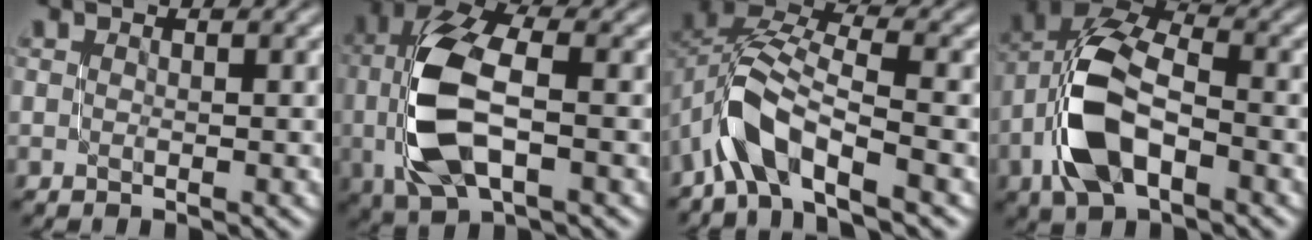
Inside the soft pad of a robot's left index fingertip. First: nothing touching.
{"total": 8.7, "force": [-0.6, 4.3, 7.5], "torque": [-0.172, 0.010, -0.012]}
{"total": 6.7, "force": [-3.3, 3.0, 4.9], "torque": [-0.100, 0.013, -0.074]}
{"total": 8.5, "force": [-2.6, 4.6, 6.7], "torque": [-0.146, 0.015, -0.057]}